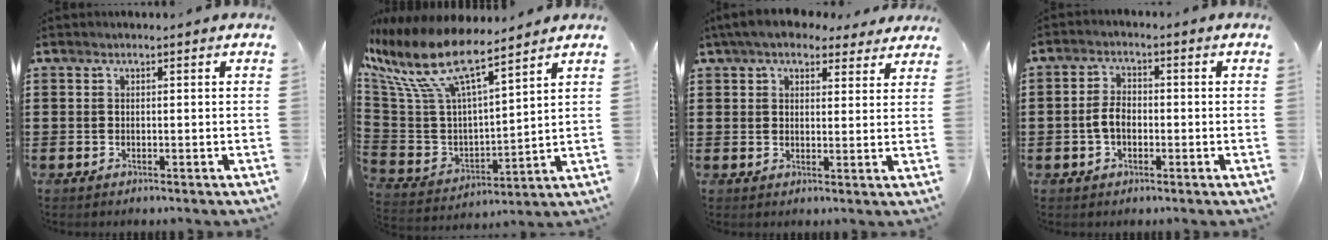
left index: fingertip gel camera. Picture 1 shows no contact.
{"total": 12.2, "force": [8.2, 3.4, 8.4], "torque": [-0.208, -0.050, 0.137]}
{"total": 5.6, "force": [4.7, 1.9, 2.4], "torque": [-0.063, -0.001, 0.087]}
{"total": 3.9, "force": [-0.8, 2.3, 3.1], "torque": [-0.072, 0.001, -0.020]}